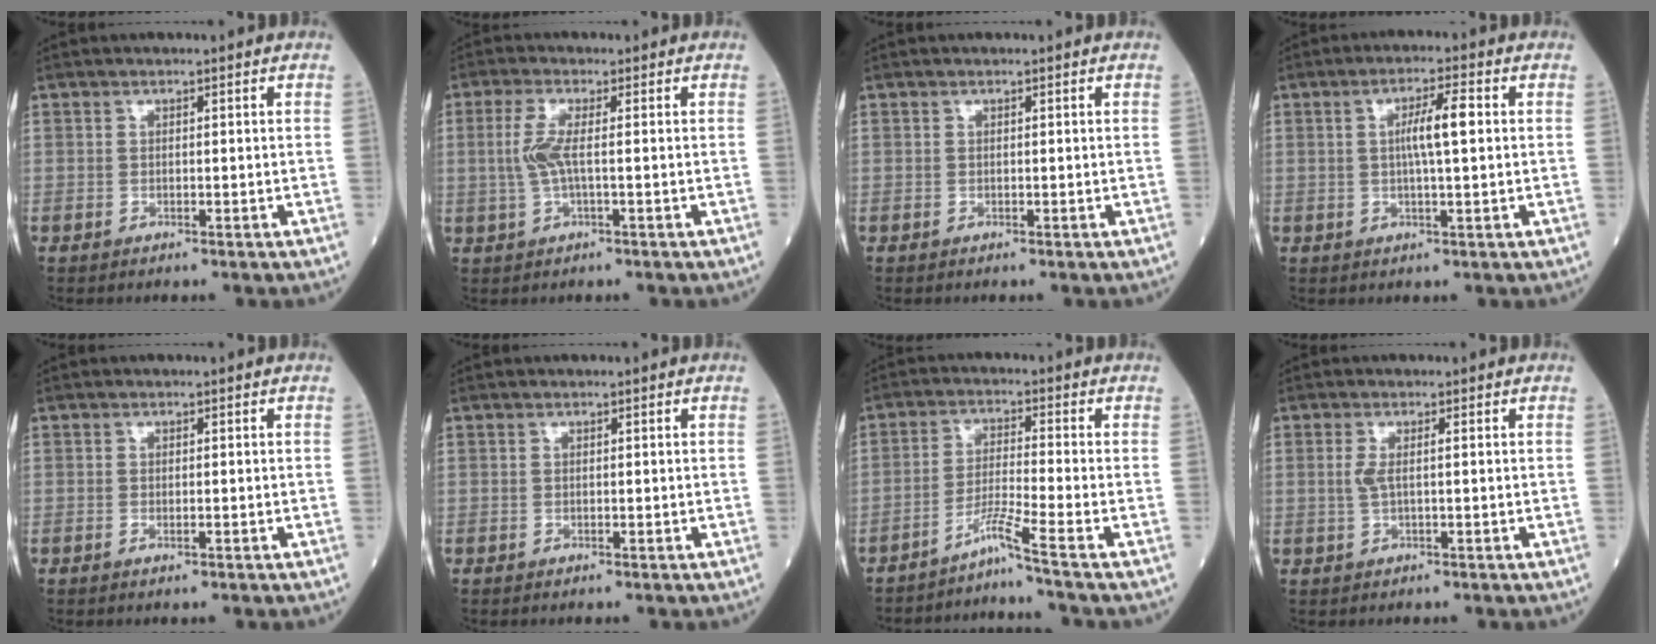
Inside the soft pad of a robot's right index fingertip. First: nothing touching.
{"total": 4.1, "force": [0.1, 0.6, 4.1], "torque": [-0.100, 0.002, -0.001]}
{"total": 0.0}
{"total": 5.1, "force": [0.6, 0.3, 5.1], "torque": [-0.091, 0.005, 0.011]}
{"total": 0.7, "force": [-0.4, 0.1, 0.6], "torque": [-0.012, -0.002, -0.004]}
{"total": 0.0}
{"total": 5.2, "force": [-4.0, -2.7, 1.9], "torque": [-0.047, -0.017, -0.080]}
{"total": 2.0, "force": [0.1, 0.2, 2.0], "torque": [-0.048, 0.001, 0.002]}